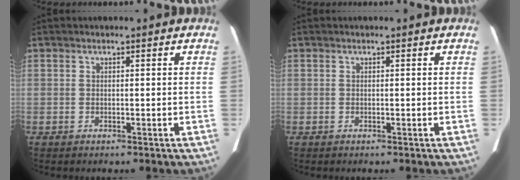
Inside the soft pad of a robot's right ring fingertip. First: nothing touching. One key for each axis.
{"total": 0.0}